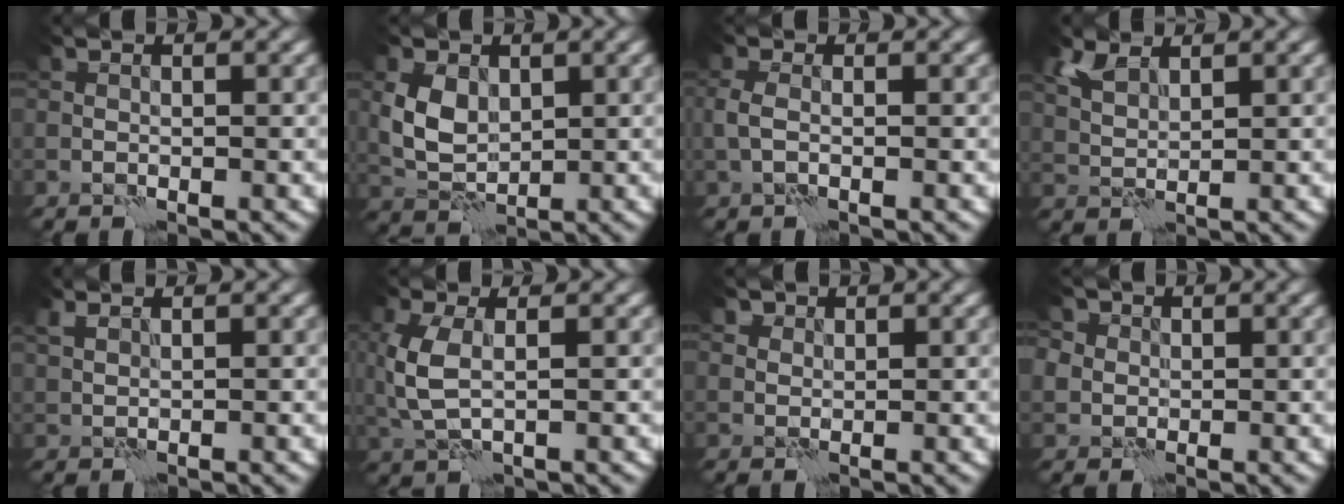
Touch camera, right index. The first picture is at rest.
{"total": 3.6, "force": [1.0, 2.5, 2.4], "torque": [-0.055, -0.003, 0.019]}
{"total": 1.1, "force": [-0.2, 0.5, 1.0], "torque": [-0.026, 0.002, -0.007]}
{"total": 2.4, "force": [2.0, 0.8, 1.1], "torque": [-0.034, 0.002, 0.043]}
{"total": 0.9, "force": [0.8, 0.2, 0.2], "torque": [-0.006, 0.000, 0.018]}
{"total": 3.6, "force": [0.7, 1.8, 3.1], "torque": [-0.087, 0.001, 0.015]}
{"total": 2.3, "force": [1.8, 1.3, 0.4], "torque": [-0.012, 0.001, 0.030]}
{"total": 4.5, "force": [1.8, 3.9, 1.4], "torque": [-0.026, 0.024, 0.007]}